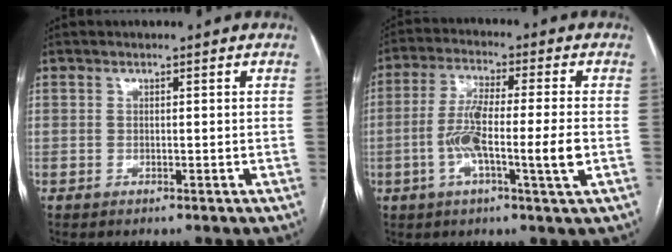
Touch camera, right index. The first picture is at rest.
{"total": 10.1, "force": [-2.3, 0.3, 9.9], "torque": [-0.187, -0.001, -0.048]}